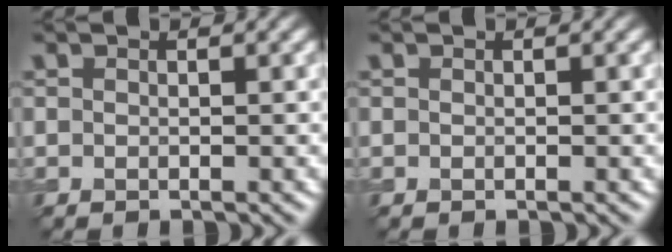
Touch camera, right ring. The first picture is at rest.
{"total": 0.0}